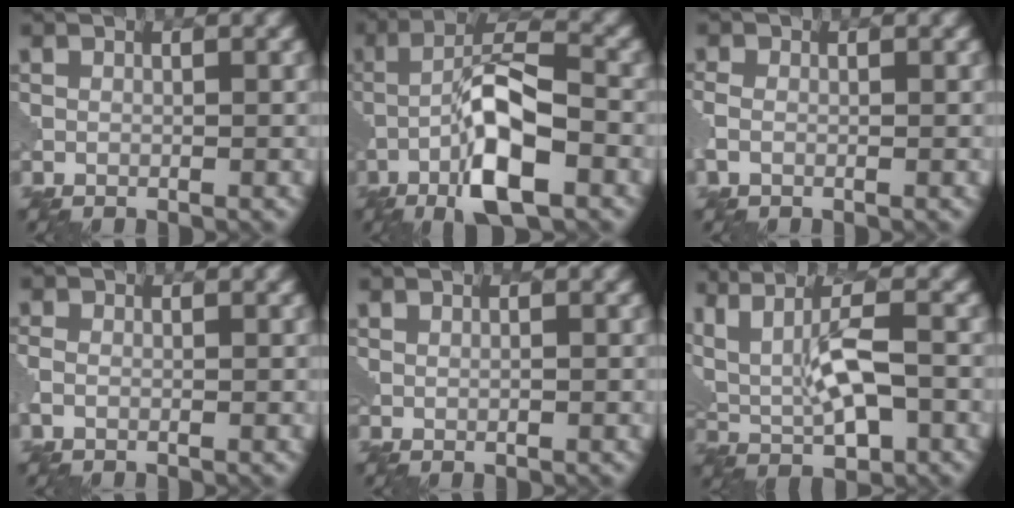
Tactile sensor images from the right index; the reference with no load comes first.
{"total": 9.0, "force": [-3.5, 2.6, 7.9], "torque": [-0.140, 0.012, -0.072]}
{"total": 1.7, "force": [-0.4, 1.2, 1.1], "torque": [-0.030, -0.001, -0.015]}
{"total": 1.3, "force": [-0.4, 0.9, 0.9], "torque": [-0.025, -0.002, -0.012]}
{"total": 0.6, "force": [0.3, 0.2, 0.5], "torque": [-0.010, 0.001, 0.007]}
{"total": 7.5, "force": [2.1, 3.1, 6.5], "torque": [-0.126, 0.008, 0.048]}